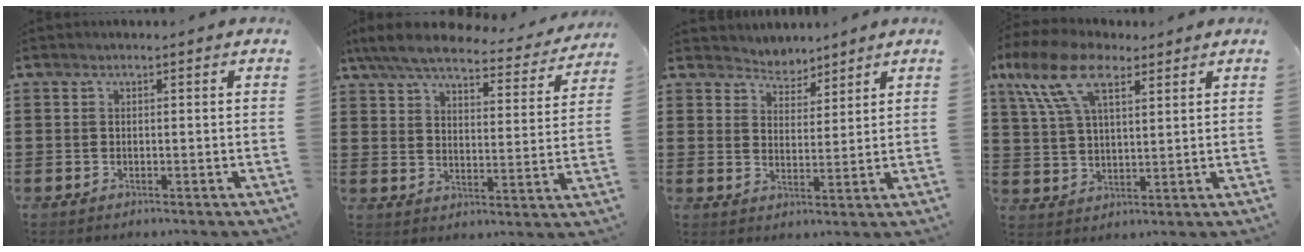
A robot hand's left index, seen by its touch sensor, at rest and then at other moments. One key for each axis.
{"total": 6.6, "fx": 5.9, "fy": 1.1, "fz": 2.7, "tx": -0.079, "ty": -0.032, "tz": 0.101}
{"total": 3.6, "fx": 3.4, "fy": 1.1, "fz": -0.6, "tx": -0.006, "ty": -0.010, "tz": 0.062}
{"total": 10.6, "fx": 6.5, "fy": 4.7, "fz": 6.9, "tx": -0.158, "ty": 0.003, "tz": 0.120}